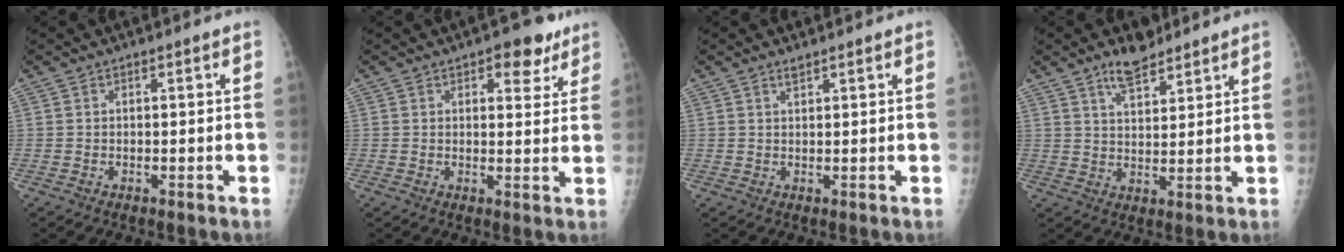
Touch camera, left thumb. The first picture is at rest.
{"total": 7.0, "force": [4.4, 3.5, 4.3], "torque": [-0.020, -0.018, 0.052]}
{"total": 1.3, "force": [1.1, 0.4, 0.6], "torque": [-0.006, -0.009, 0.019]}
{"total": 6.8, "force": [5.2, 2.6, 3.5], "torque": [-0.042, -0.033, 0.090]}